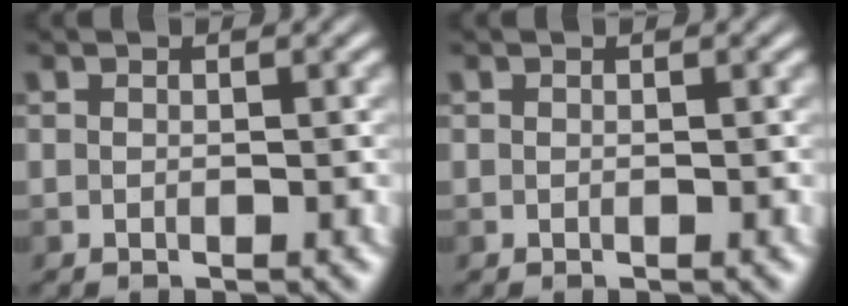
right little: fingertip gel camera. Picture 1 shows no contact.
{"total": 0.0}